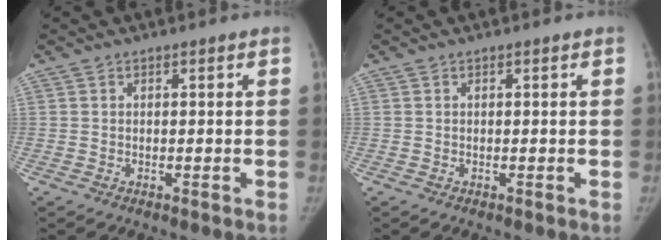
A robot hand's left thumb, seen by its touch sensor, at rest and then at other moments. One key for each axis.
{"total": 0.0}